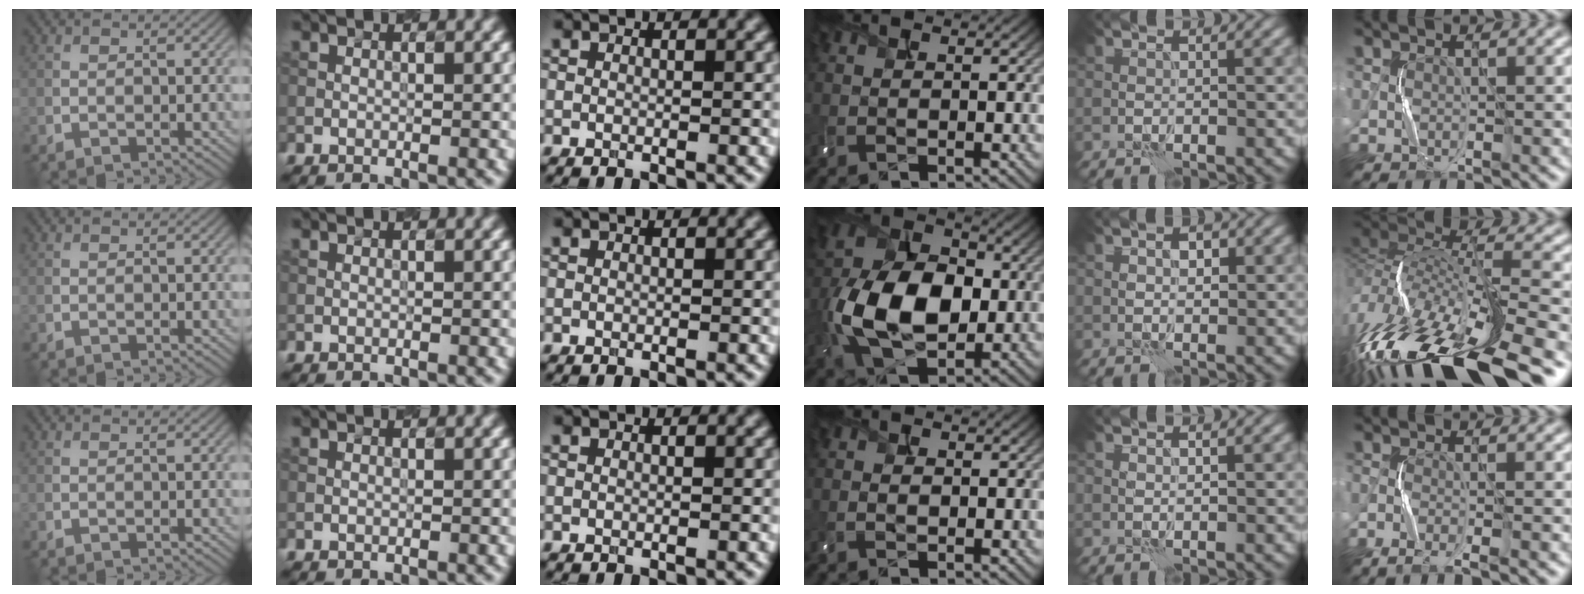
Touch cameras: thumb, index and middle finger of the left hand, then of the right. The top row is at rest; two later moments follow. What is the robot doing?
{"motion": "shake", "object": "handbell"}